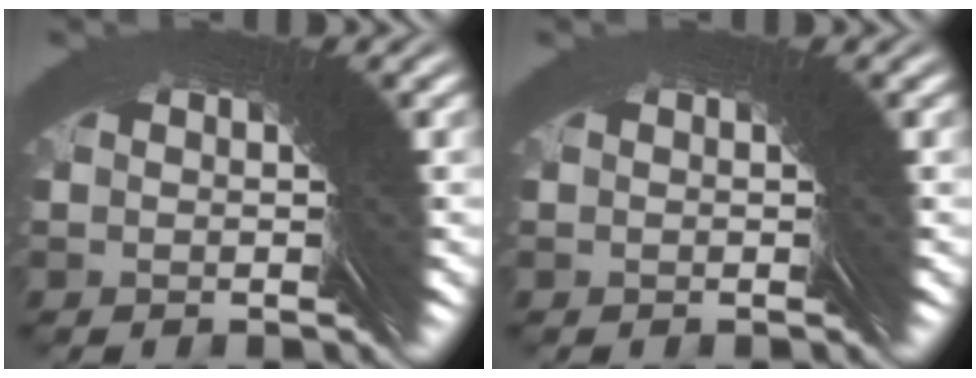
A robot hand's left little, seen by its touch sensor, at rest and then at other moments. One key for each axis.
{"total": 0.0}